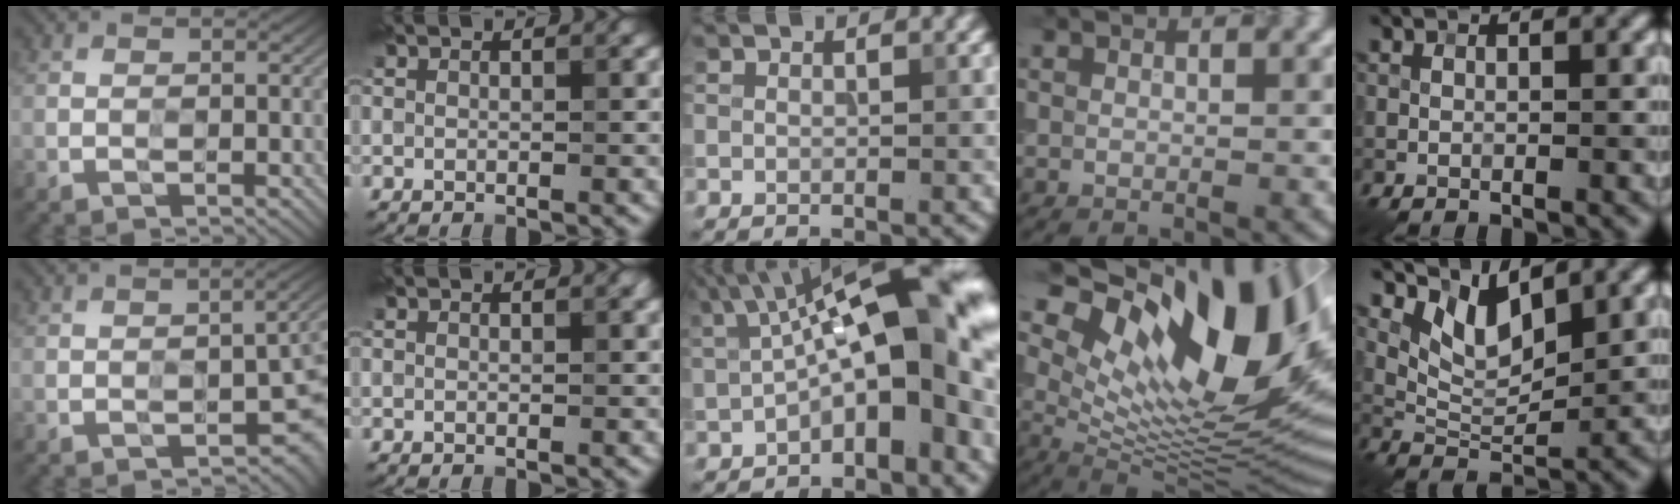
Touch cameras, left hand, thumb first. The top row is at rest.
{"thumb": {"total": 5.7, "force": [-2.9, 2.2, 4.4], "torque": [-0.047, -0.005, -0.037]}, "middle": {"total": 13.1, "force": [1.2, 4.4, 12.2], "torque": [-0.164, 0.033, 0.011]}, "ring": {"total": 17.6, "force": [7.1, 7.9, 14.0], "torque": [-0.220, 0.002, 0.132]}, "little": {"total": 4.7, "force": [2.9, 2.0, 3.1], "torque": [-0.066, -0.010, 0.056]}}